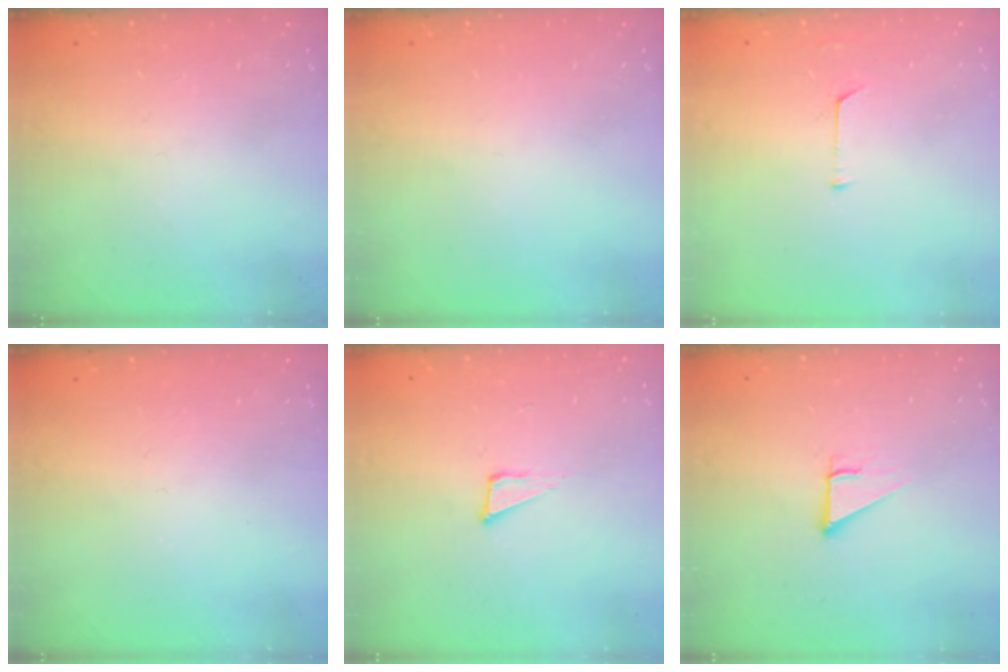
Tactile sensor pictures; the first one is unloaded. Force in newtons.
{"total": 0.0}
{"total": 4.6, "press": 4.6, "slide": 0.3}
{"total": 0.0}
{"total": 4.0, "press": 3.9, "slide": 0.8}
{"total": 3.0, "press": 3.0, "slide": 0.1}